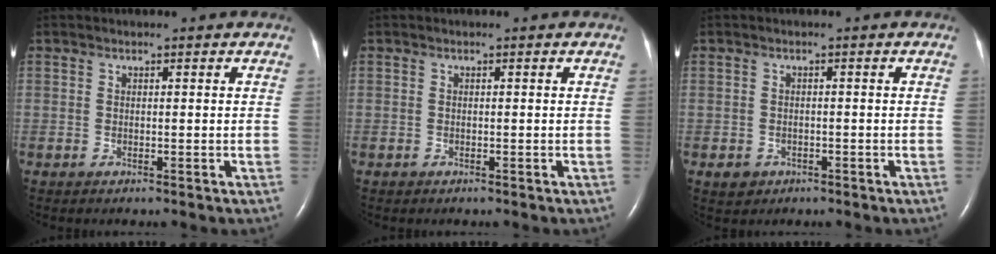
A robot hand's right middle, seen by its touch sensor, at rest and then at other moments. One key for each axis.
{"total": 0.0}
{"total": 2.1, "fx": -1.1, "fy": 1.8, "fz": 0.4, "tx": -0.004, "ty": 0.006, "tz": -0.010}